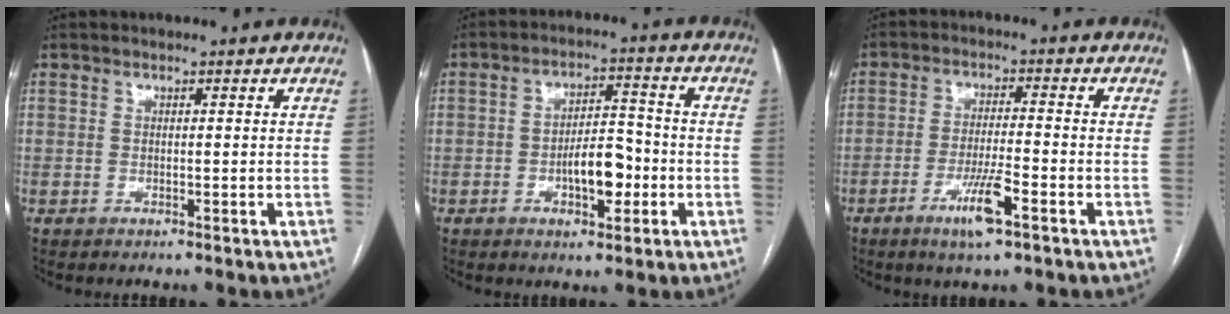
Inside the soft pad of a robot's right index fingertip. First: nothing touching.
{"total": 7.3, "force": [-2.2, 2.9, 6.4], "torque": [-0.106, 0.012, -0.032]}
{"total": 6.8, "force": [-3.6, 0.4, 5.7], "torque": [-0.108, -0.010, -0.064]}